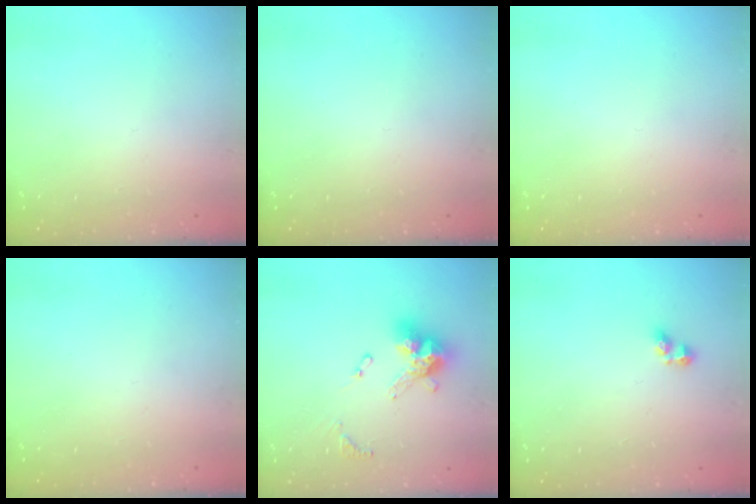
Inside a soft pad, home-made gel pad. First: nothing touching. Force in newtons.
{"total": 0.0}
{"total": 0.0}
{"total": 0.0}
{"total": 12.0, "press": 11.9, "slide": 1.4}
{"total": 3.0, "press": 3.0, "slide": 0.4}